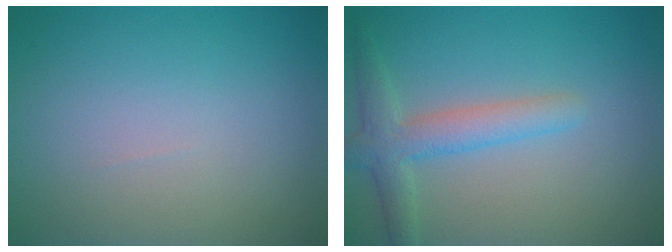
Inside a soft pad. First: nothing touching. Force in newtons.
{"total": 3.5, "press": 3.5, "slide": 0.2}